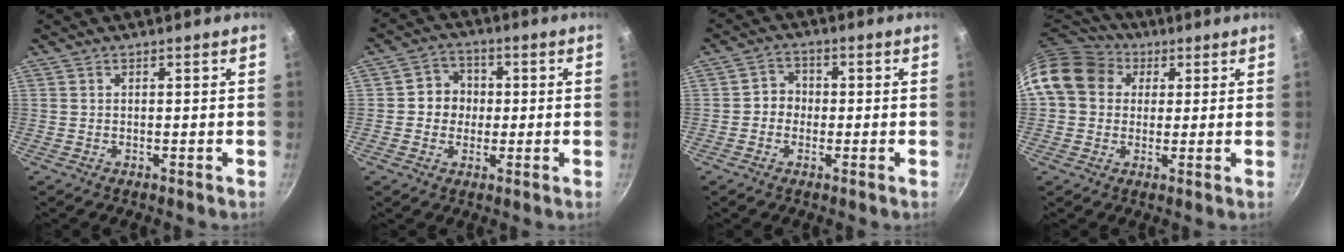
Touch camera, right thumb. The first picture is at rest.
{"total": 6.2, "force": [0.1, 5.8, 2.2], "torque": [0.003, 0.009, -0.009]}
{"total": 3.9, "force": [-0.5, 3.6, 1.4], "torque": [0.006, 0.012, -0.016]}
{"total": 14.2, "force": [4.1, 11.7, 6.9], "torque": [-0.107, 0.024, 0.060]}